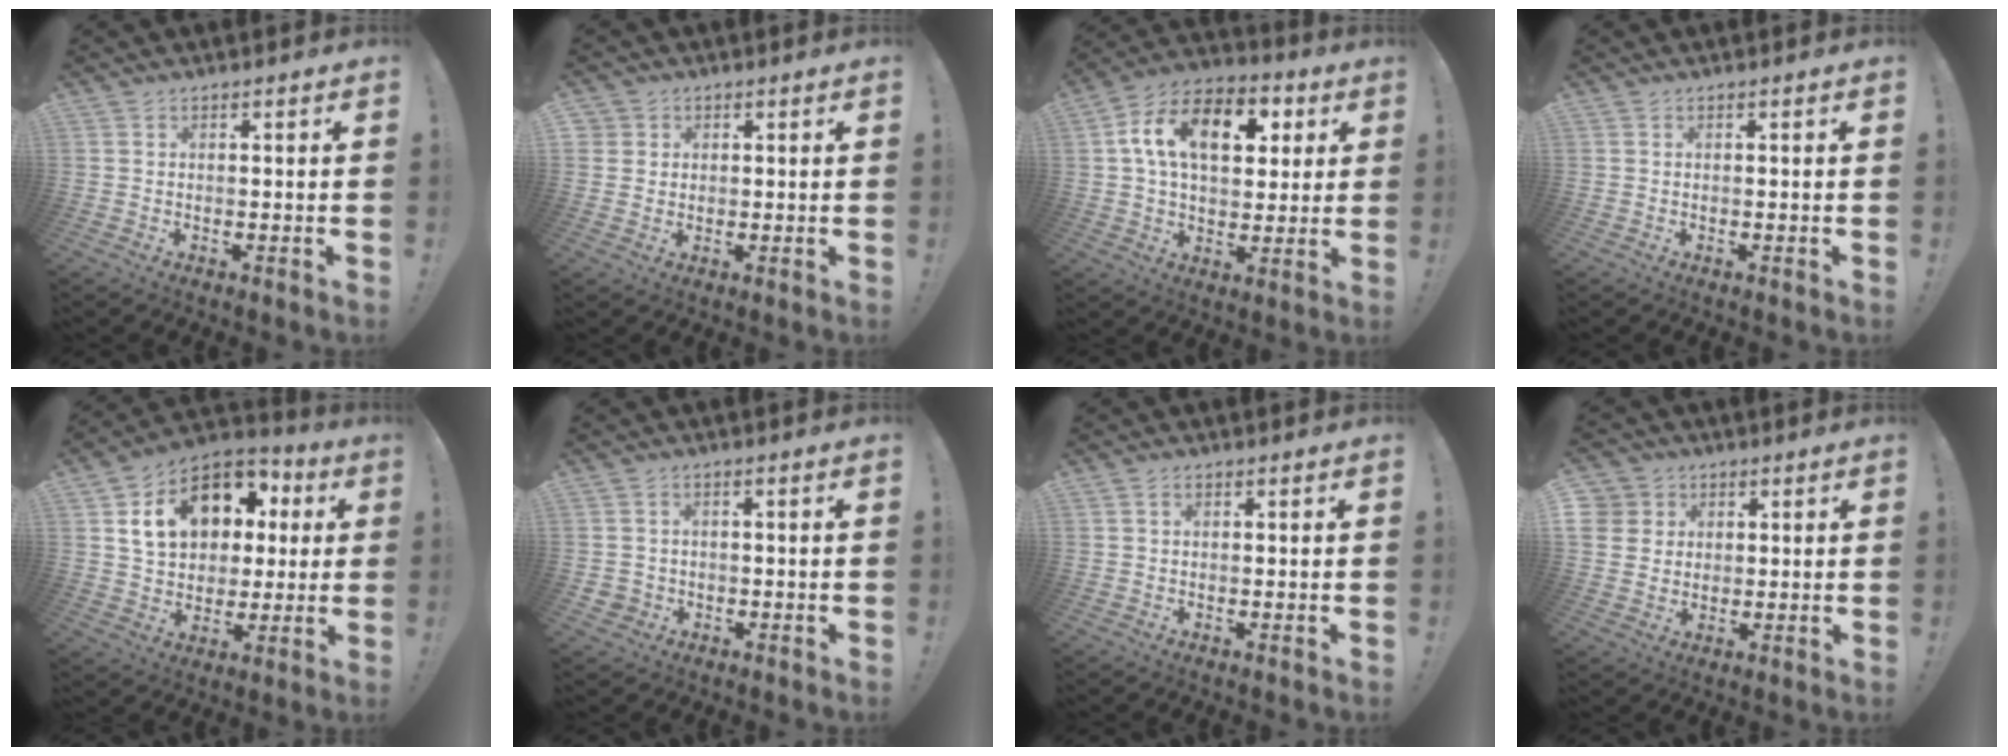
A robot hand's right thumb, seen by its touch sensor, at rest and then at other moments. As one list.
[{"total": 3.2, "force": [1.3, 2.9, 0.5], "torque": [-0.001, -0.005, 0.023]}, {"total": 17.4, "force": [5.1, 11.0, 12.5], "torque": [-0.192, 0.000, 0.089]}, {"total": 0.0}, {"total": 18.4, "force": [5.9, 13.7, 10.8], "torque": [-0.157, -0.013, 0.126]}, {"total": 2.9, "force": [-0.2, 2.8, 0.7], "torque": [-0.015, 0.001, -0.004]}, {"total": 0.7, "force": [0.3, 0.5, 0.3], "torque": [-0.009, 0.003, 0.005]}, {"total": 7.5, "force": [2.5, 6.8, 1.8], "torque": [-0.029, -0.011, 0.051]}]